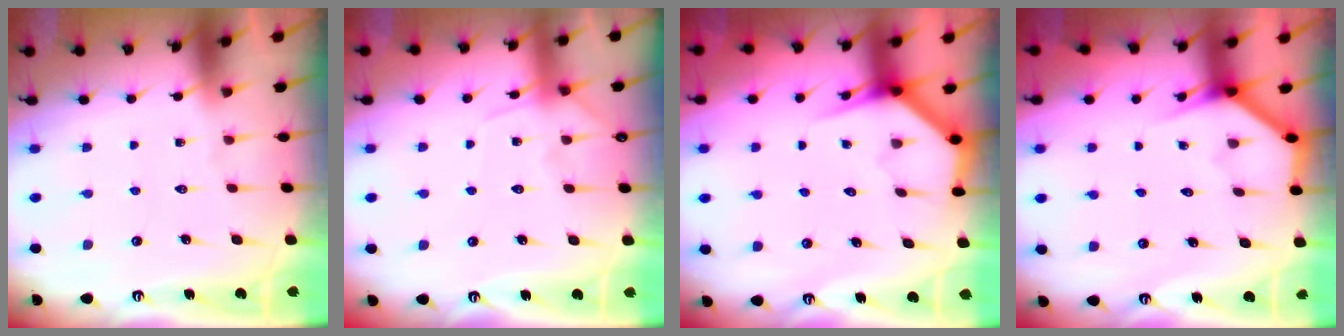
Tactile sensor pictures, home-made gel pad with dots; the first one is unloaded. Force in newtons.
{"total": 6.9, "press": 6.9, "slide": 0.8}
{"total": 4.1, "press": 4.1, "slide": 0.3}
{"total": 3.7, "press": 3.7, "slide": 0.3}